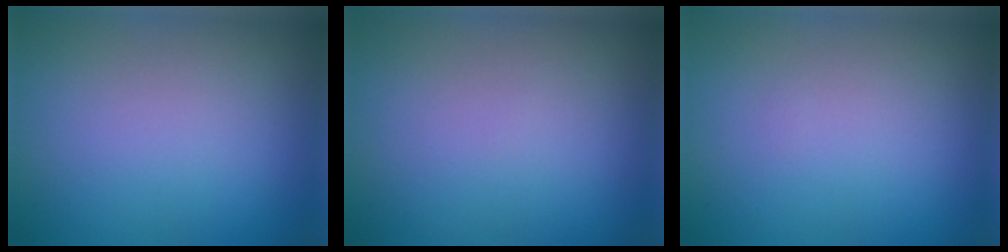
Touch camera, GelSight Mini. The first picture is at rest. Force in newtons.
{"total": 0.0}
{"total": 0.0}